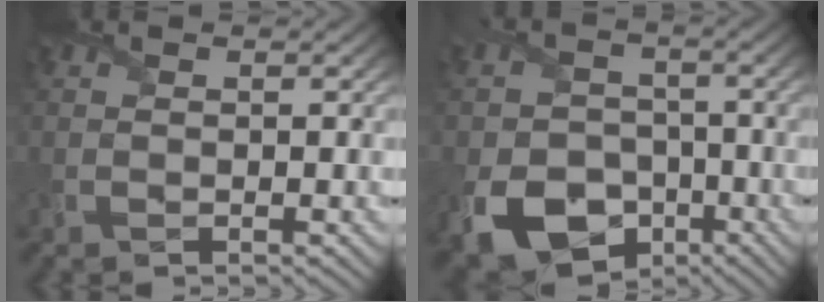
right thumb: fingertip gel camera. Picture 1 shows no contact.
{"total": 11.6, "force": [-5.1, 8.7, 5.6], "torque": [-0.120, -0.043, -0.106]}